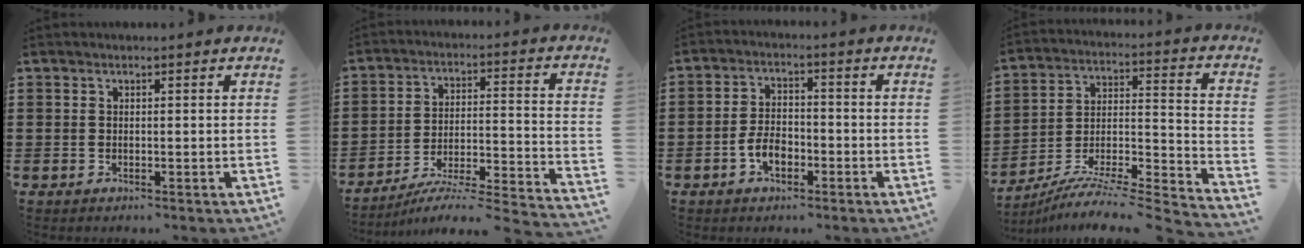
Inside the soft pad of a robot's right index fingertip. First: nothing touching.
{"total": 5.0, "force": [-4.3, 0.2, 2.6], "torque": [-0.047, -0.019, -0.086]}
{"total": 4.5, "force": [-2.0, 2.5, 3.2], "torque": [-0.073, -0.002, -0.039]}
{"total": 6.7, "force": [-5.8, 0.2, 3.3], "torque": [-0.054, -0.007, -0.120]}